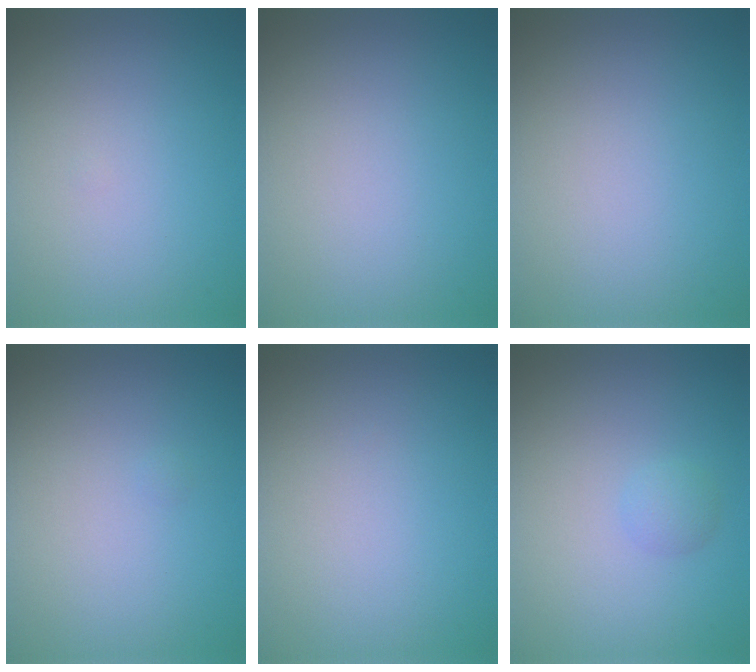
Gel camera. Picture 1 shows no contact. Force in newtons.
{"total": 0.0}
{"total": 0.0}
{"total": 0.0}
{"total": 0.0}
{"total": 1.1, "press": 1.1, "slide": 0.0}